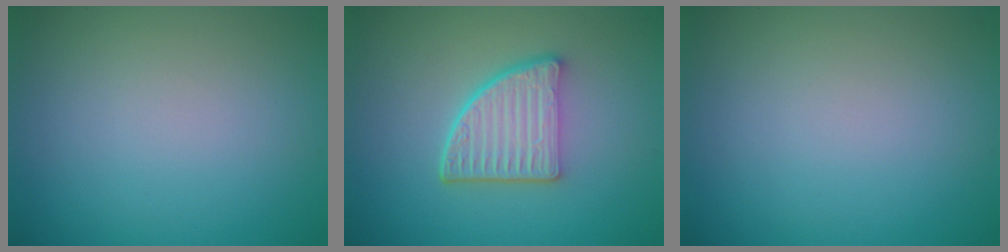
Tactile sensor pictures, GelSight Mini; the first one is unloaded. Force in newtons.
{"total": 5.0, "press": 3.8, "slide": 3.3}
{"total": 0.0}